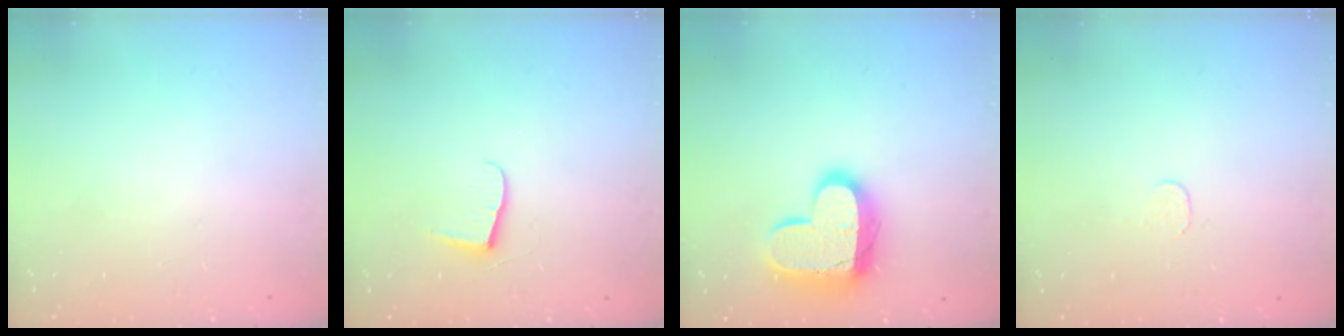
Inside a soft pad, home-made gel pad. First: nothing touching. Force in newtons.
{"total": 6.2, "press": 6.2, "slide": 0.5}
{"total": 16.7, "press": 16.6, "slide": 1.3}
{"total": 3.1, "press": 3.1, "slide": 0.3}